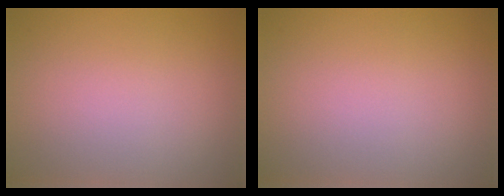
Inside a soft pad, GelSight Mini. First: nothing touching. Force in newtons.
{"total": 0.0}